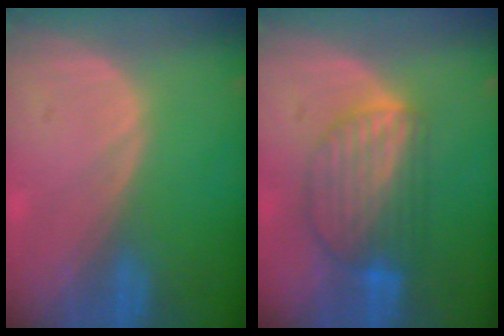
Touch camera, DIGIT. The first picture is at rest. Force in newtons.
{"total": 7.7, "press": 7.1, "slide": 3.0}